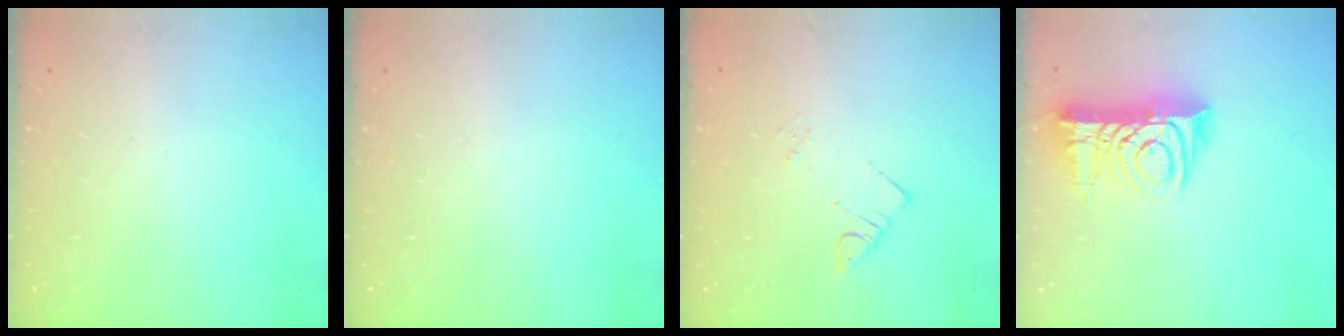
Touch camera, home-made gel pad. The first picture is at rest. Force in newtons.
{"total": 0.0}
{"total": 3.3, "press": 3.3, "slide": 0.1}
{"total": 12.5, "press": 12.4, "slide": 1.3}